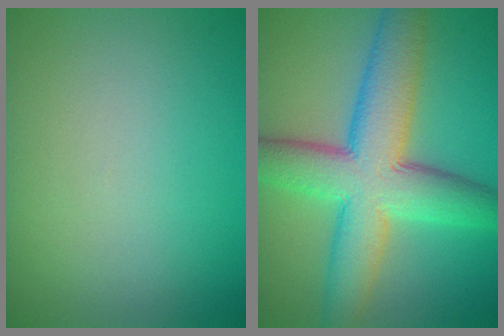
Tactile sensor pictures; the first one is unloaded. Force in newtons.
{"total": 9.8, "press": 9.8, "slide": 0.3}